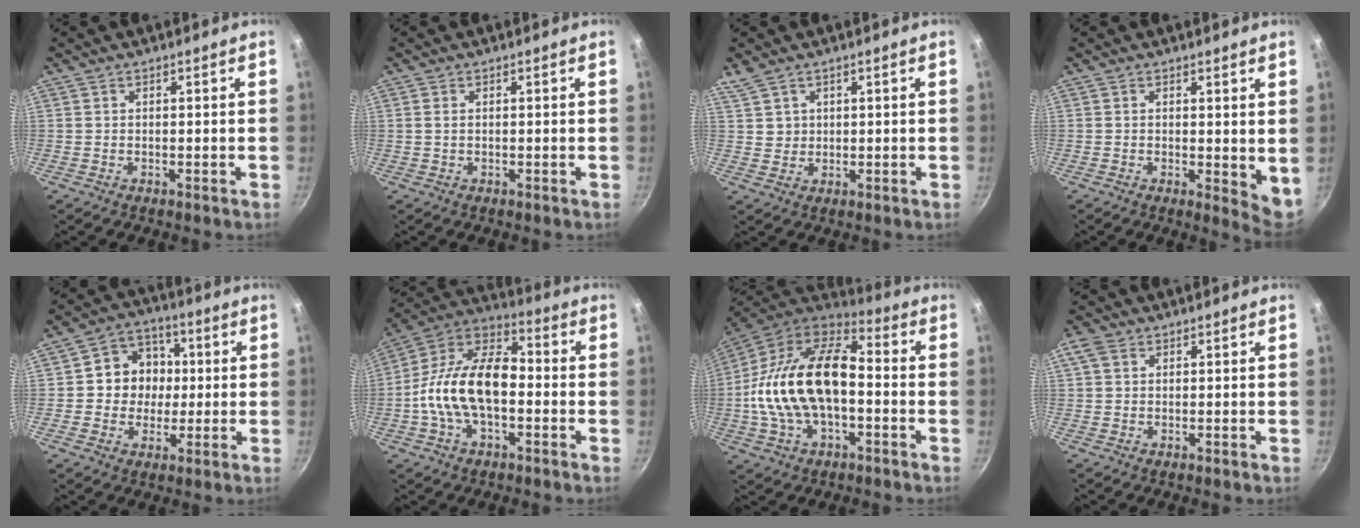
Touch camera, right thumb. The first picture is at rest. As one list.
[{"total": 0.8, "force": [0.1, 0.5, 0.6], "torque": [-0.012, 0.001, 0.002]}, {"total": 3.9, "force": [2.6, 2.5, 1.5], "torque": [-0.022, -0.004, 0.057]}, {"total": 5.3, "force": [0.9, 2.2, 4.7], "torque": [-0.059, -0.013, 0.013]}, {"total": 10.1, "force": [0.7, 9.2, 4.2], "torque": [-0.018, 0.012, -0.002]}, {"total": 17.5, "force": [-2.6, 9.9, 14.2], "torque": [-0.234, 0.048, -0.068]}, {"total": 22.4, "force": [-2.0, 12.6, 18.4], "torque": [-0.332, 0.043, -0.047]}, {"total": 3.2, "force": [1.2, 2.3, 1.8], "torque": [-0.035, 0.005, 0.020]}]